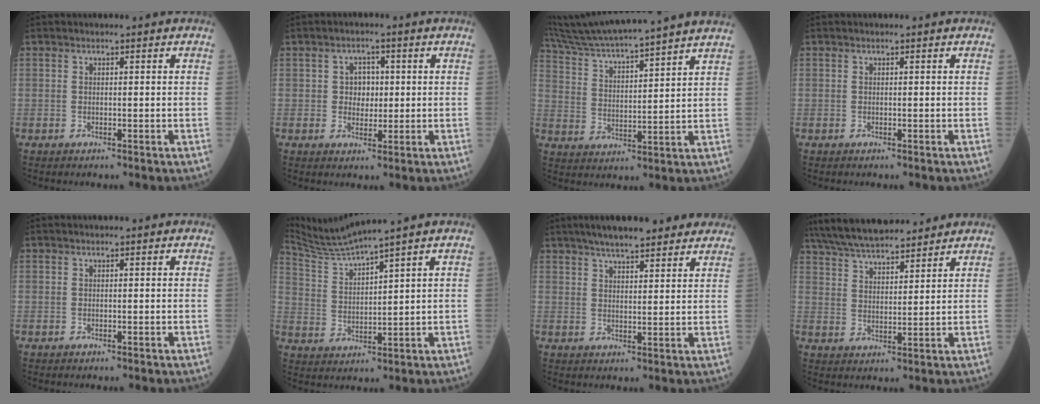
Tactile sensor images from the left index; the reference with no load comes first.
{"total": 3.2, "force": [0.3, 2.5, 2.0], "torque": [-0.027, 0.007, 0.005]}
{"total": 20.2, "force": [18.4, -0.7, 8.4], "torque": [-0.159, 0.005, 0.284]}
{"total": 0.0}
{"total": 0.0}
{"total": 6.9, "force": [6.3, -2.3, 1.8], "torque": [-0.054, -0.005, 0.137]}
{"total": 12.2, "force": [10.0, 2.6, 6.4], "torque": [-0.092, 0.029, 0.139]}
{"total": 14.7, "force": [13.1, 2.6, 6.1], "torque": [-0.117, 0.034, 0.221]}